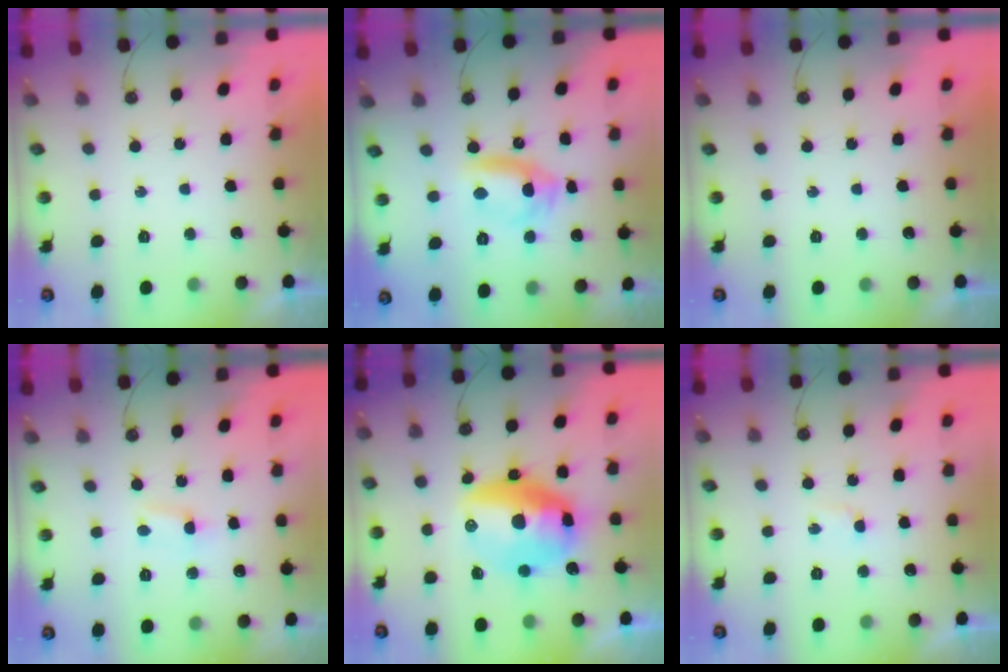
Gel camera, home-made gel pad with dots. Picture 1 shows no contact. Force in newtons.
{"total": 12.7, "press": 11.1, "slide": 6.1}
{"total": 0.0}
{"total": 1.0, "press": 1.0, "slide": 0.1}
{"total": 16.1, "press": 16.1, "slide": 1.5}
{"total": 1.8, "press": 1.4, "slide": 1.1}